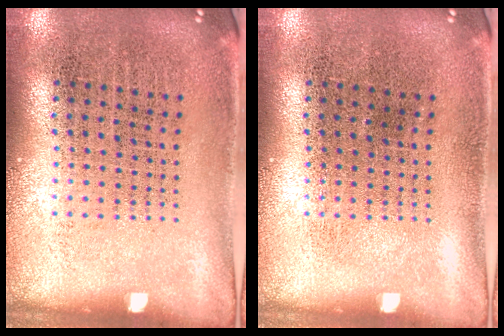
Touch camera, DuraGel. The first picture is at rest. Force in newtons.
{"total": 0.0}